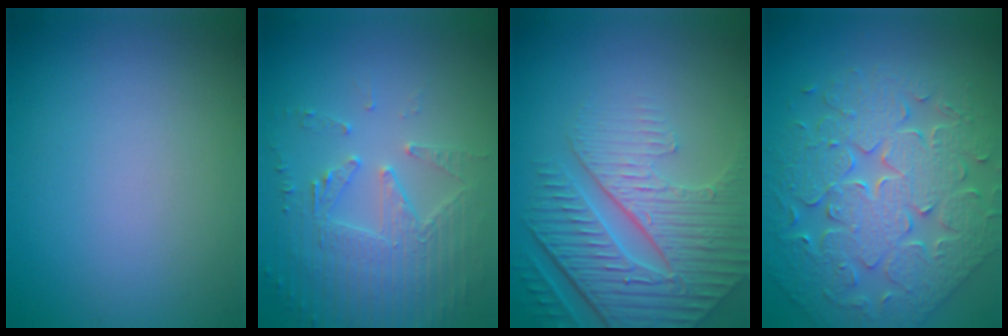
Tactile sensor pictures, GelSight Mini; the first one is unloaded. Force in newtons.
{"total": 4.2, "press": 3.6, "slide": 2.3}
{"total": 7.6, "press": 5.7, "slide": 5.1}
{"total": 7.2, "press": 6.2, "slide": 3.5}